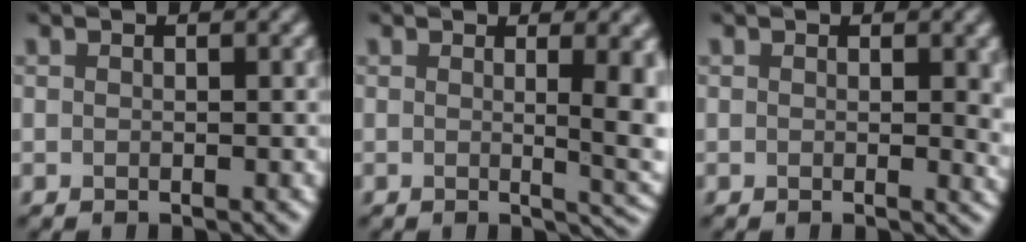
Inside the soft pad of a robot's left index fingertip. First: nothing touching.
{"total": 6.4, "force": [0.5, 2.2, 6.0], "torque": [-0.048, -0.004, 0.010]}
{"total": 2.0, "force": [0.3, 0.5, 1.9], "torque": [-0.016, -0.004, 0.005]}